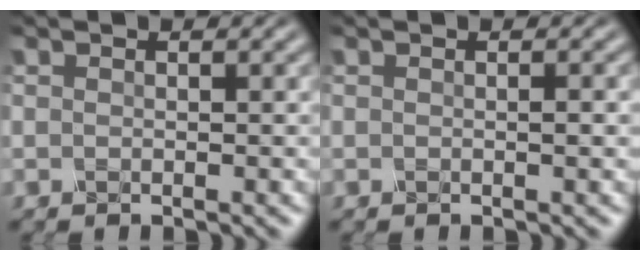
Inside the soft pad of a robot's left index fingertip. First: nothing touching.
{"total": 0.8, "force": [-0.1, 0.1, 0.8], "torque": [-0.012, 0.001, -0.003]}